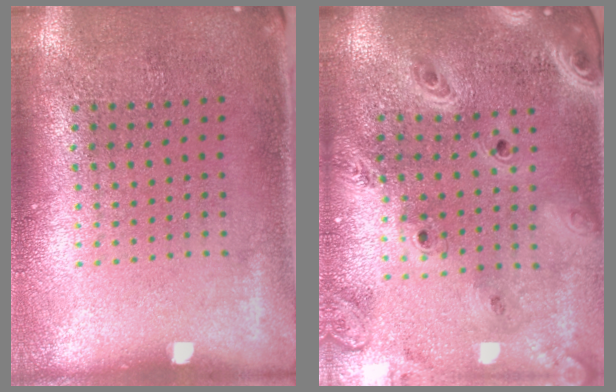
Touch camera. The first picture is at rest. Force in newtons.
{"total": 3.2, "press": 2.6, "slide": 1.8}